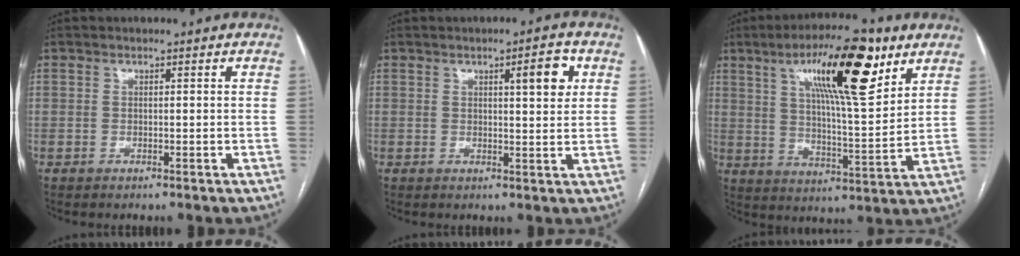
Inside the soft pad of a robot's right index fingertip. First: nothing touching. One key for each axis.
{"total": 5.0, "fx": 1.9, "fy": 0.9, "fz": 4.5, "tx": -0.061, "ty": 0.002, "tz": 0.028}
{"total": 17.3, "fx": 9.0, "fy": 3.0, "fz": 14.5, "tx": -0.234, "ty": 0.008, "tz": 0.144}